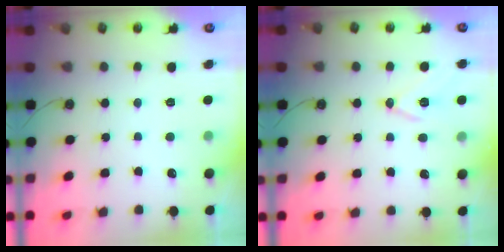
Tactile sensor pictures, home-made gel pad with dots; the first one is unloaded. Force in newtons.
{"total": 11.3, "press": 10.8, "slide": 3.2}